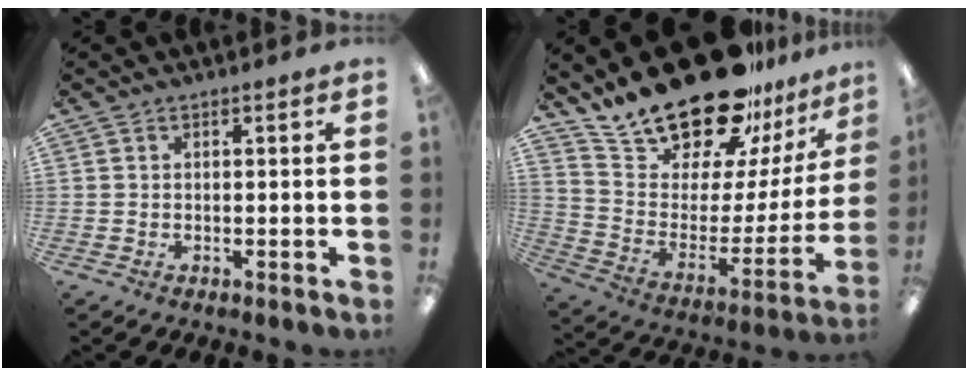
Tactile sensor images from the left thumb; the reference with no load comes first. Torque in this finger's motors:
{"motor_torque": [0.88, 0.68, 1.42, -1.35, 0.10]}